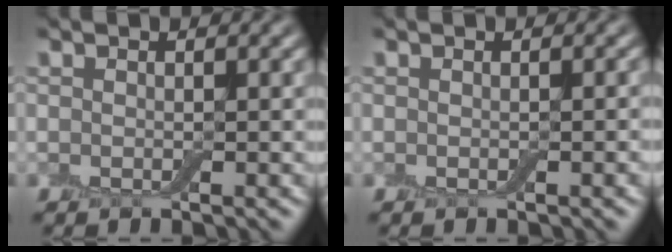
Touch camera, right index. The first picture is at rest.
{"total": 0.8, "force": [-0.2, 0.1, 0.8], "torque": [-0.010, -0.001, -0.002]}